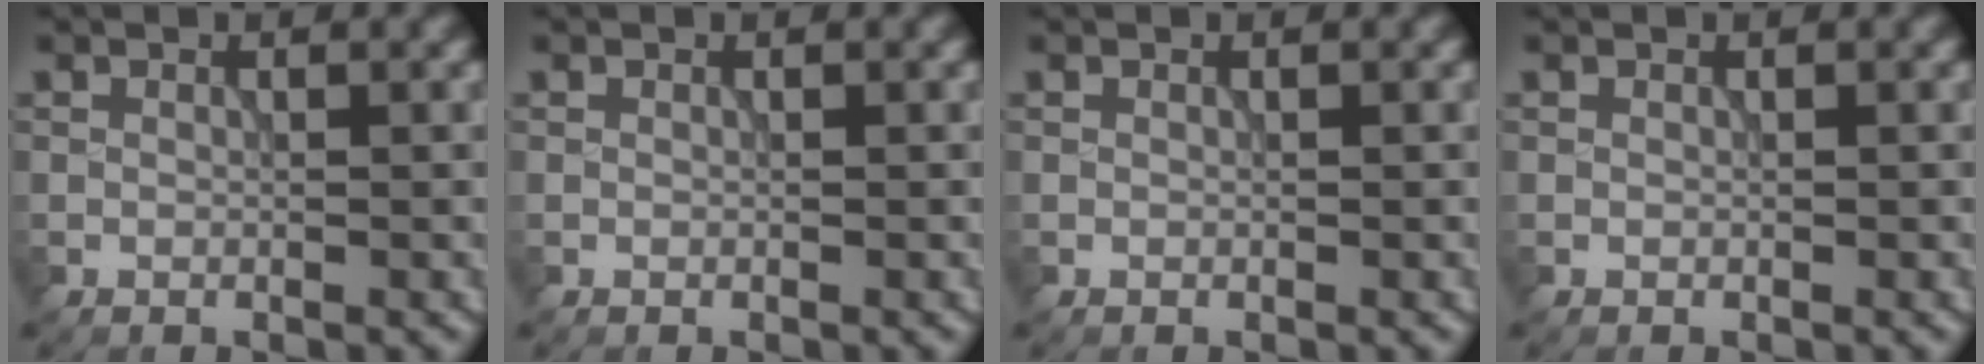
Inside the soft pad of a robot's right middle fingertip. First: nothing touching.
{"total": 0.0}
{"total": 0.0}
{"total": 0.0}